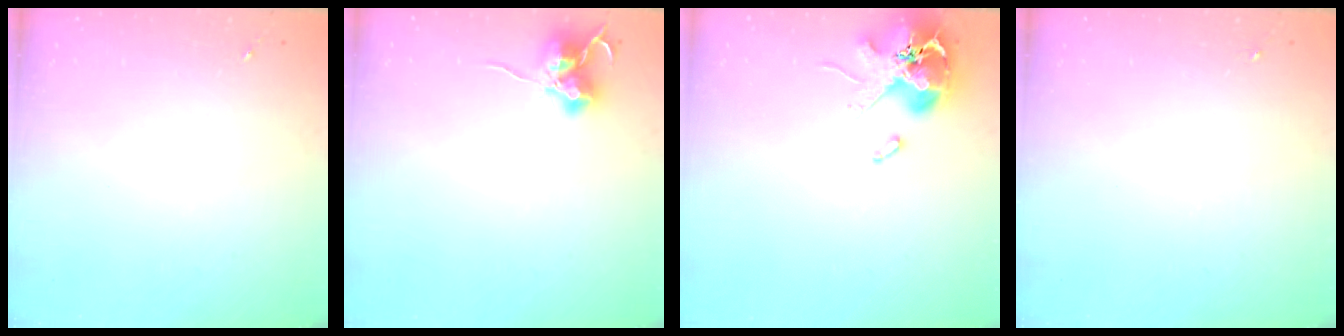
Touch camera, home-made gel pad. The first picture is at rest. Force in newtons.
{"total": 10.9, "press": 10.8, "slide": 0.8}
{"total": 13.9, "press": 13.8, "slide": 2.0}
{"total": 0.0}